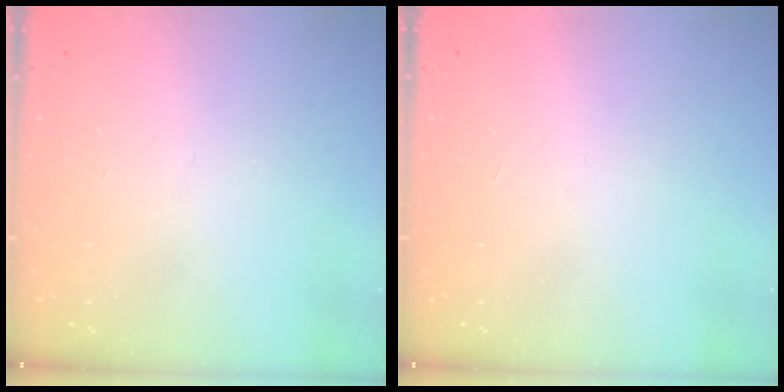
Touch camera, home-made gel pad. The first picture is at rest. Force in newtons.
{"total": 1.5, "press": 1.5, "slide": 0.1}